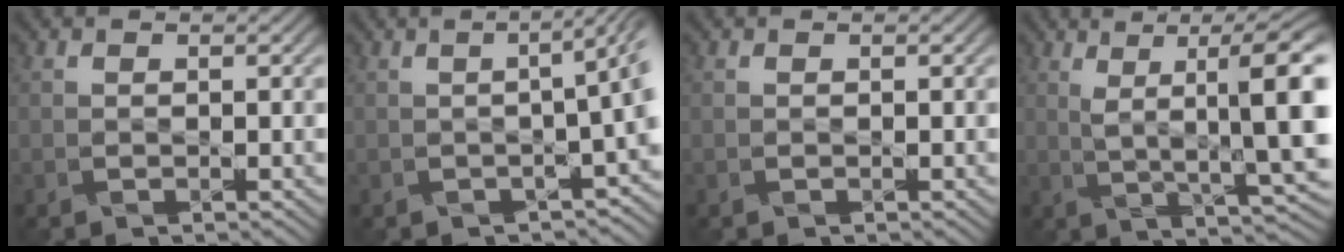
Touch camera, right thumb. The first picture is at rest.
{"total": 7.5, "force": [-1.5, 2.1, 7.0], "torque": [-0.072, 0.000, -0.022]}
{"total": 0.0}
{"total": 10.8, "force": [2.9, 1.6, 10.3], "torque": [-0.165, 0.013, 0.064]}